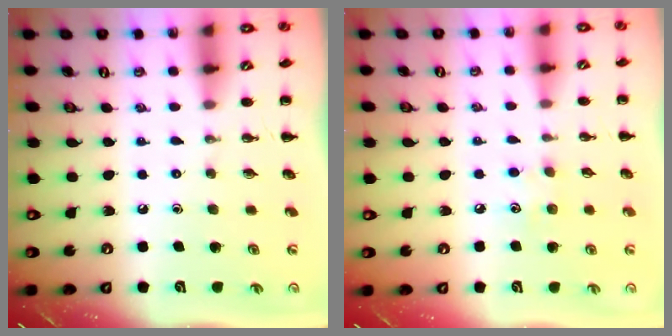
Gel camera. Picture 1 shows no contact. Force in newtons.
{"total": 5.7, "press": 5.5, "slide": 1.4}